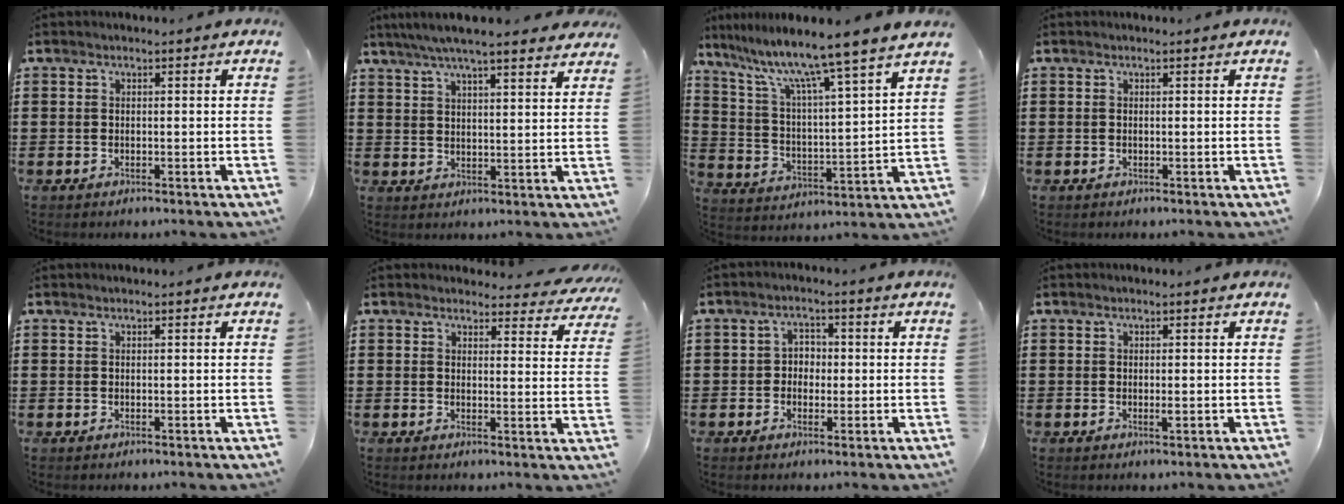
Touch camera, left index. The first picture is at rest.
{"total": 5.9, "force": [5.2, 0.7, 2.7], "torque": [-0.068, -0.010, 0.094]}
{"total": 9.1, "force": [7.7, -1.3, 4.7], "torque": [-0.123, -0.062, 0.120]}
{"total": 0.0}
{"total": 0.0}
{"total": 3.5, "force": [3.3, 0.8, 0.8], "torque": [-0.012, -0.018, 0.057]}
{"total": 2.7, "force": [-0.4, 2.3, 1.4], "torque": [-0.035, 0.009, -0.013]}
{"total": 0.9, "force": [0.0, 0.1, 0.9], "torque": [-0.017, -0.005, 0.002]}